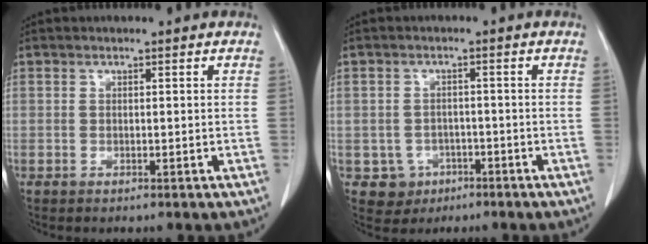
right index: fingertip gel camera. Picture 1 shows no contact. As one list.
[{"total": 3.8, "force": [-1.7, 3.4, 0.2], "torque": [0.002, 0.012, -0.020]}]